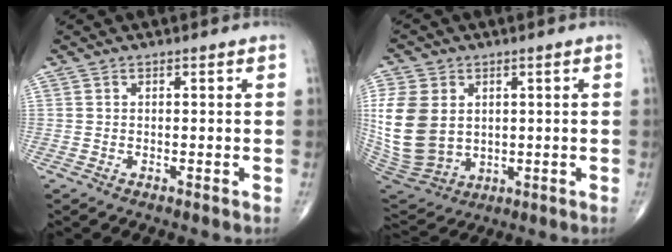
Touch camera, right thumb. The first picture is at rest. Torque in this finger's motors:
{"motor_torque": [0.01, 0.55, 0.90, 0.39, 0.39]}